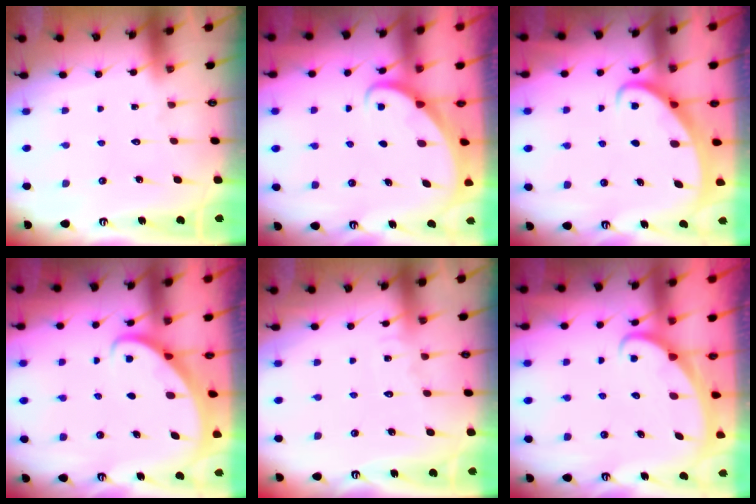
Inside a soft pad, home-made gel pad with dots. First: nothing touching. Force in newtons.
{"total": 2.0, "press": 2.0, "slide": 0.2}
{"total": 2.6, "press": 2.6, "slide": 0.3}
{"total": 2.4, "press": 2.4, "slide": 0.2}
{"total": 6.0, "press": 6.0, "slide": 0.6}
{"total": 2.4, "press": 2.3, "slide": 0.3}